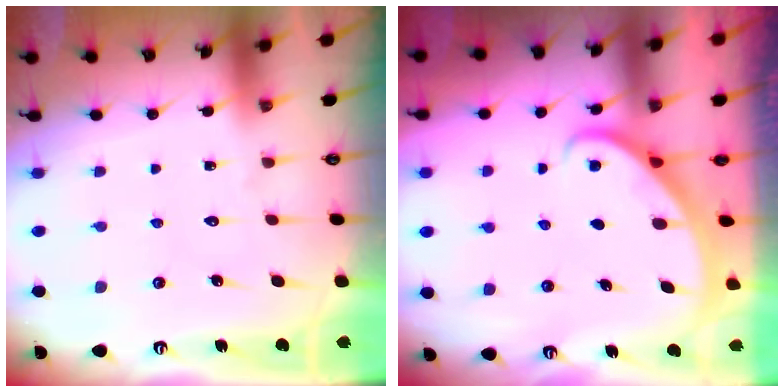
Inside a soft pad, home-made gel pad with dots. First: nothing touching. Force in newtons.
{"total": 2.4, "press": 2.4, "slide": 0.2}